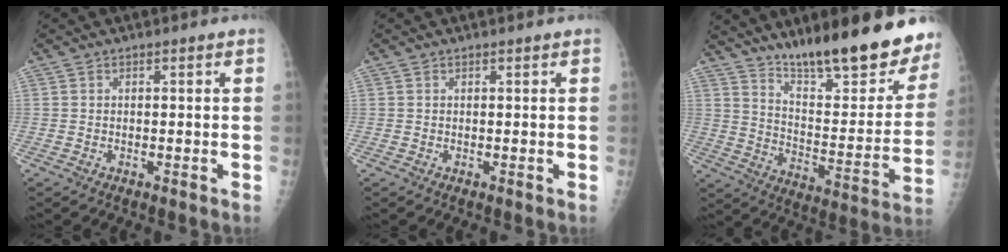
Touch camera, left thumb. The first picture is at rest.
{"total": 0.0}
{"total": 24.5, "force": [18.6, 5.6, 15.0], "torque": [-0.179, -0.106, 0.273]}